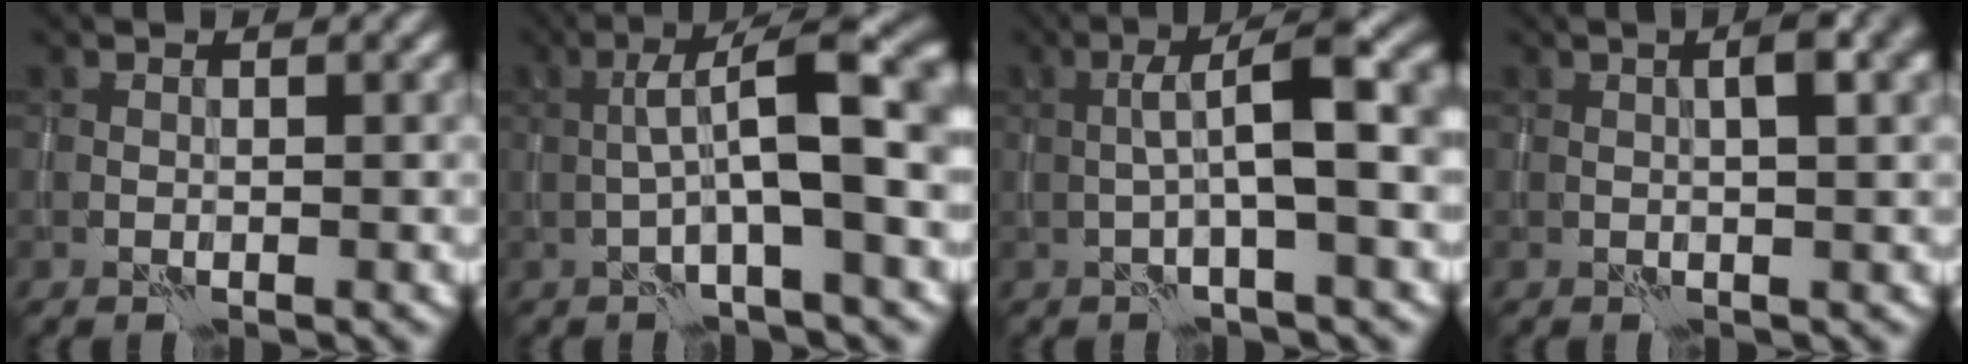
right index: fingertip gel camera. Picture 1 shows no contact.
{"total": 9.3, "force": [0.7, 2.4, 9.0], "torque": [-0.141, 0.025, 0.005]}
{"total": 7.3, "force": [0.7, 1.6, 7.1], "torque": [-0.110, 0.019, 0.006]}
{"total": 3.9, "force": [0.8, 1.0, 3.7], "torque": [-0.046, 0.013, 0.008]}